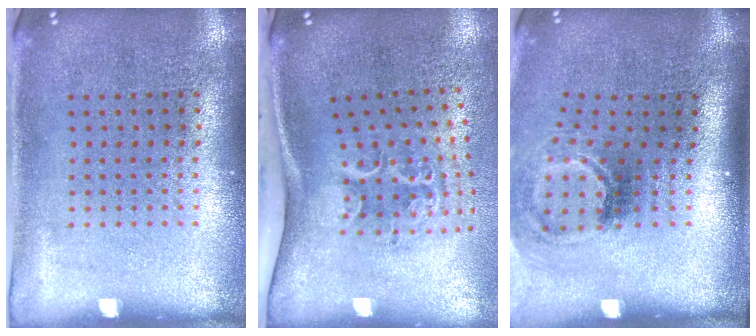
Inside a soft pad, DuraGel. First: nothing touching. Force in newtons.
{"total": 2.2, "press": 1.3, "slide": 1.8}
{"total": 2.1, "press": 1.3, "slide": 1.6}